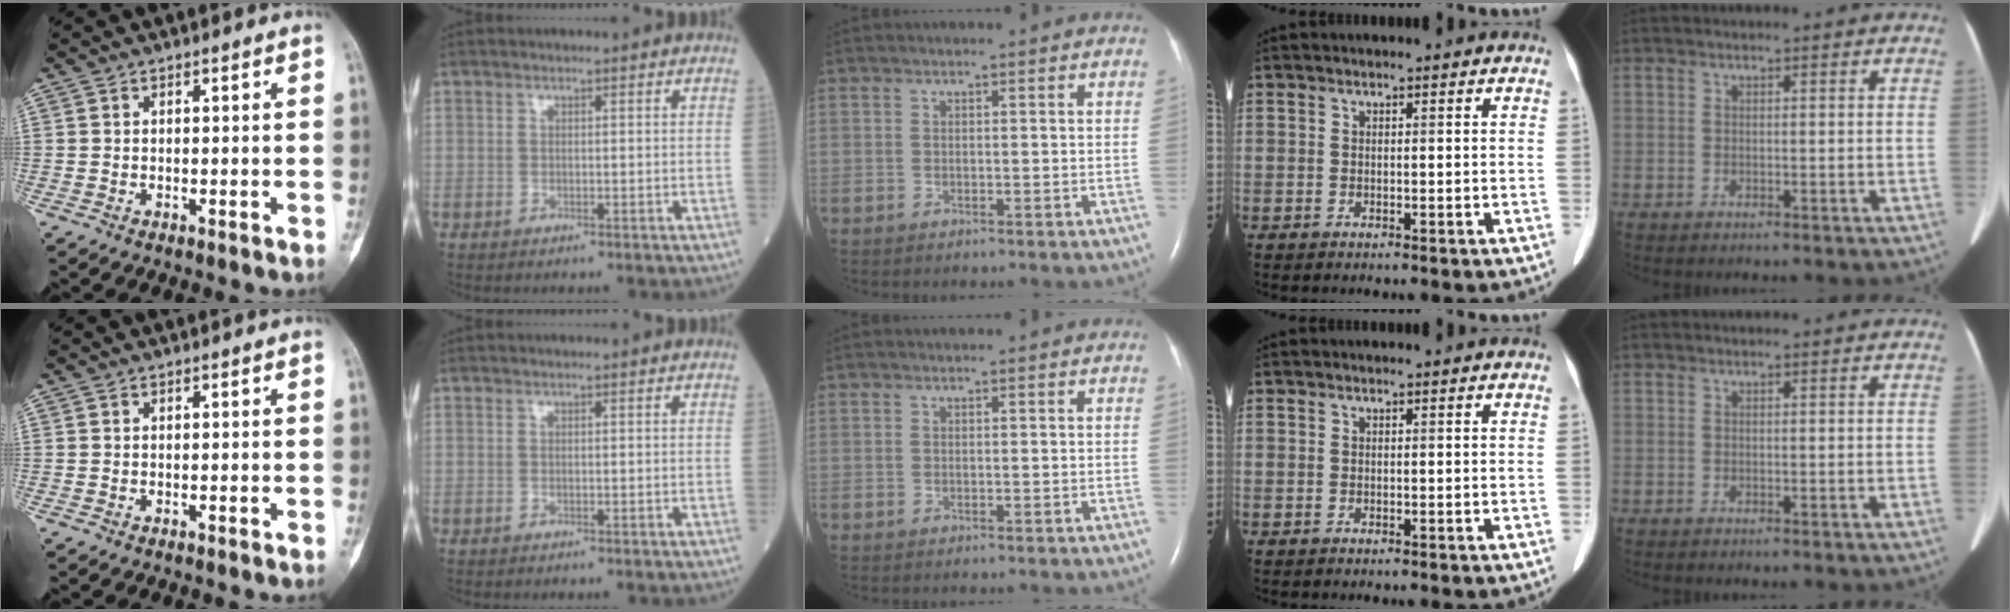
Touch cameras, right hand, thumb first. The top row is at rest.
{}